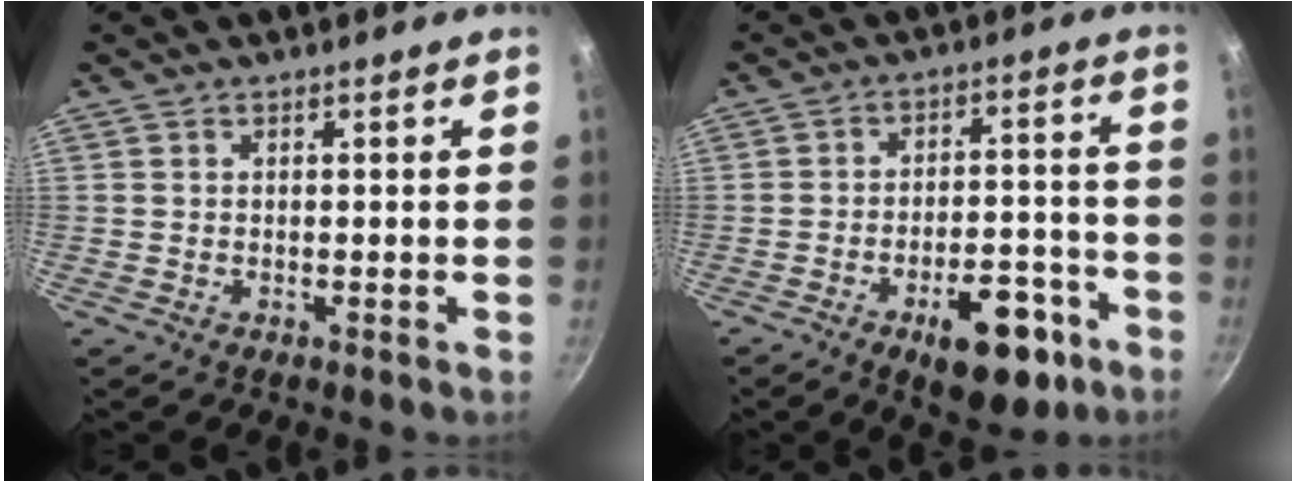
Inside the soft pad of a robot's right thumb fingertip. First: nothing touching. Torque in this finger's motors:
{"motor_torque": [1.93, 1.25, 1.28, -1.05, 0.07]}